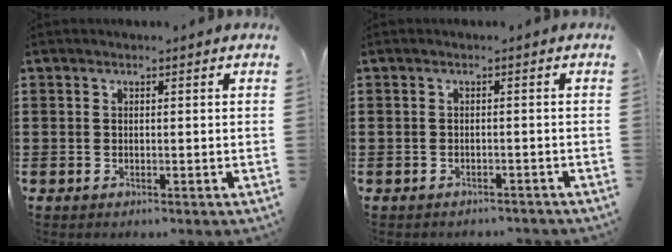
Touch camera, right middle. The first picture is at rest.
{"total": 1.1, "force": [-1.1, 0.1, 0.0], "torque": [-0.005, -0.001, -0.023]}